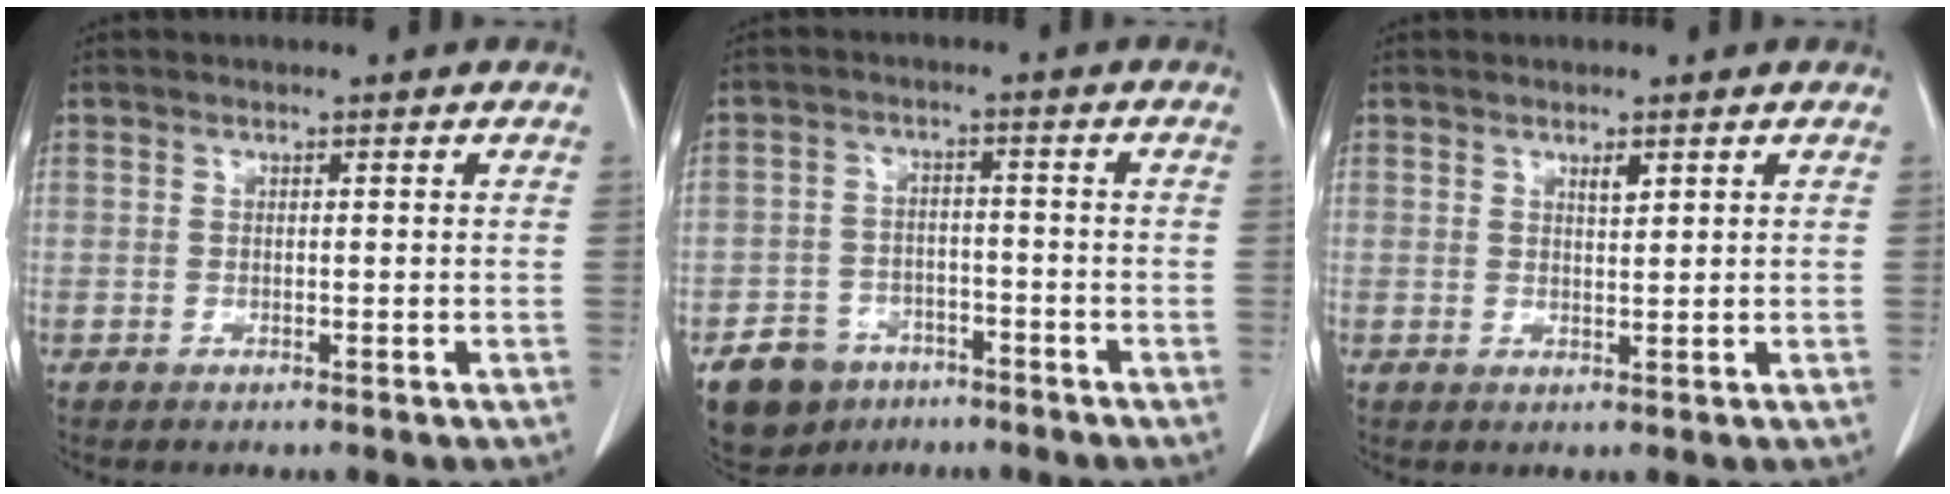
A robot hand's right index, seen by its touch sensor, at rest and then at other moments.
{"total": 7.0, "force": [-4.5, 5.2, 1.5], "torque": [-0.032, 0.009, -0.065]}
{"total": 1.3, "force": [0.9, 0.3, 1.0], "torque": [-0.018, -0.004, 0.016]}